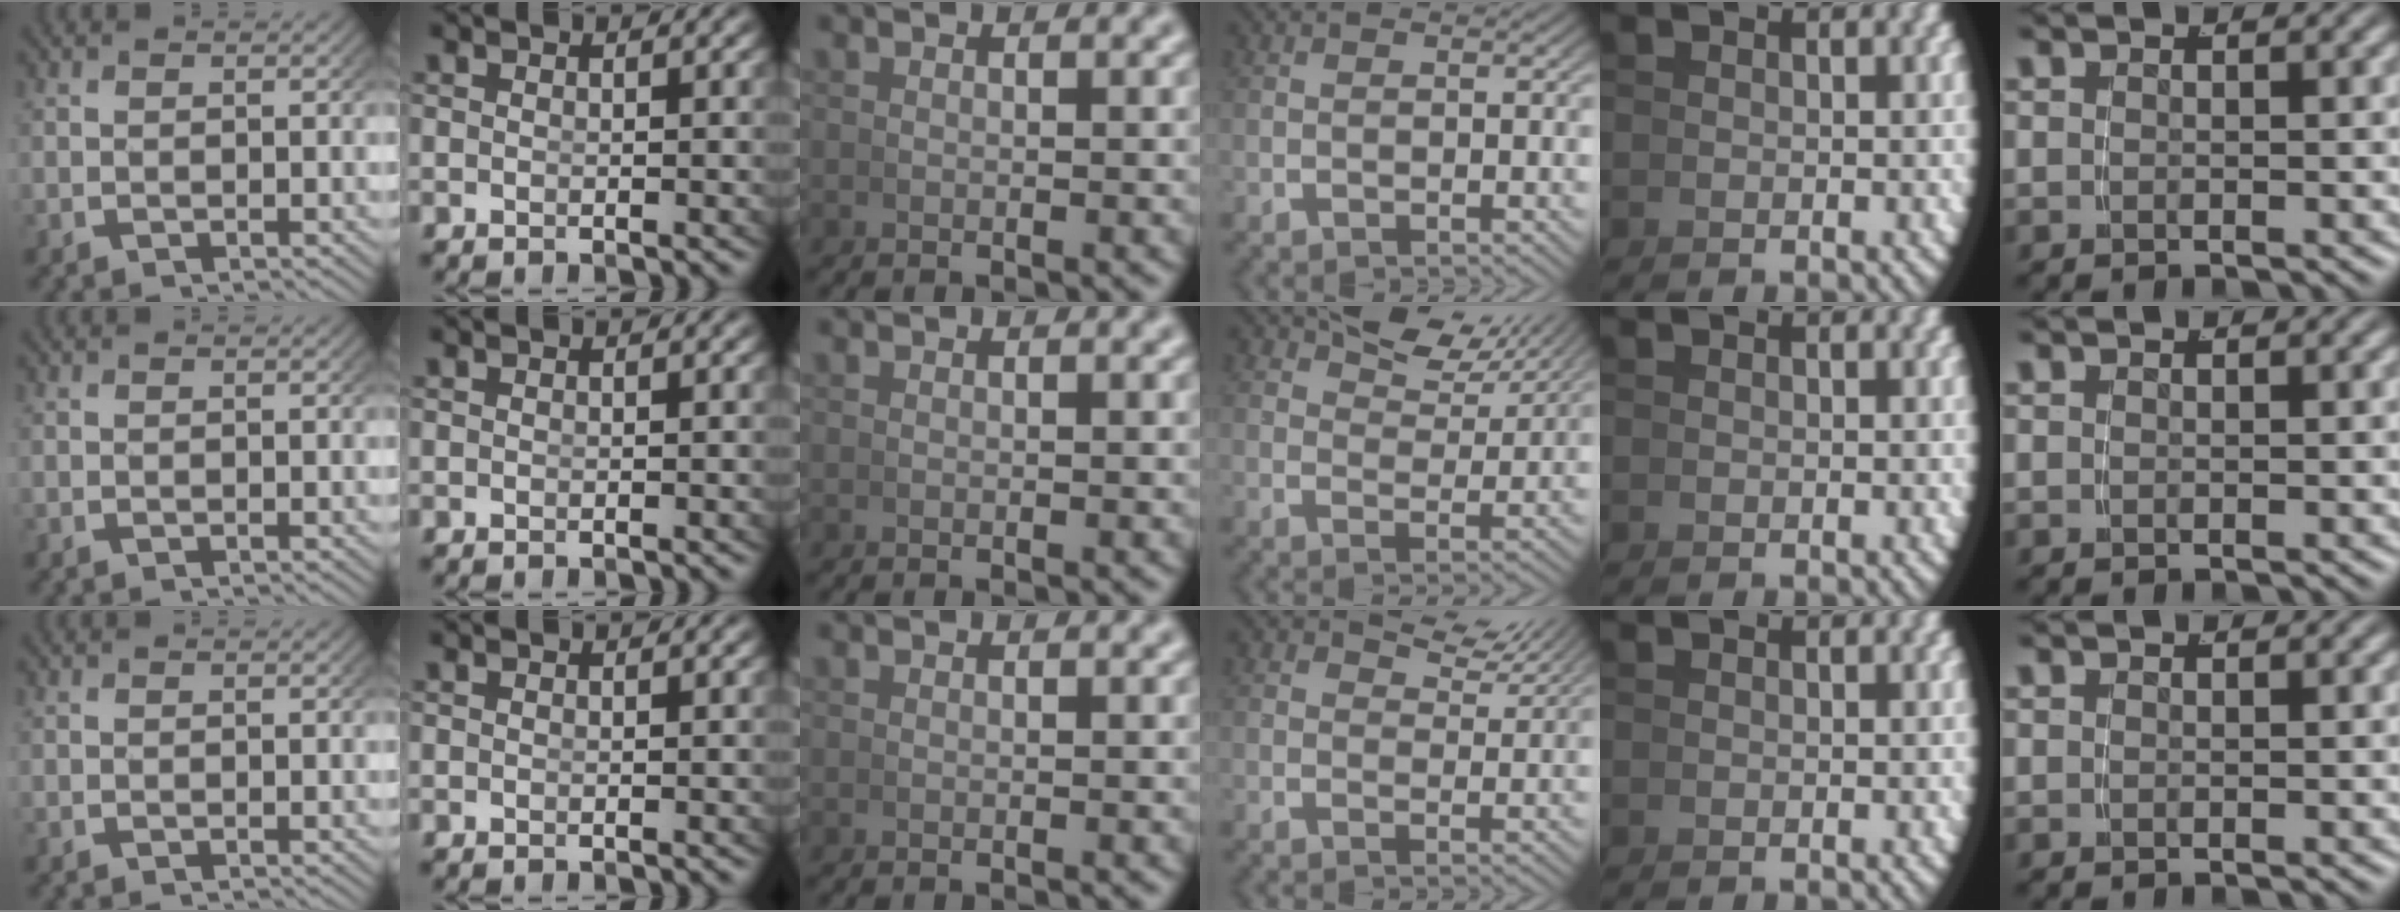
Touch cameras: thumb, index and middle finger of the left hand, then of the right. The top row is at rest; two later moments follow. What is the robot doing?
{"motion": "grasp_and_lifting", "object": "pen"}